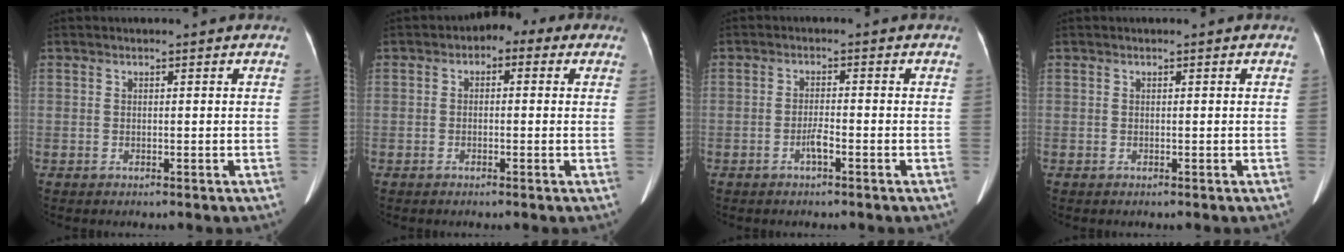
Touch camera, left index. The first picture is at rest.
{"total": 4.3, "force": [1.4, 2.8, 3.0], "torque": [-0.031, 0.029, 0.007]}
{"total": 2.0, "force": [-1.1, 0.2, 1.6], "torque": [-0.031, 0.000, -0.022]}
{"total": 0.0}